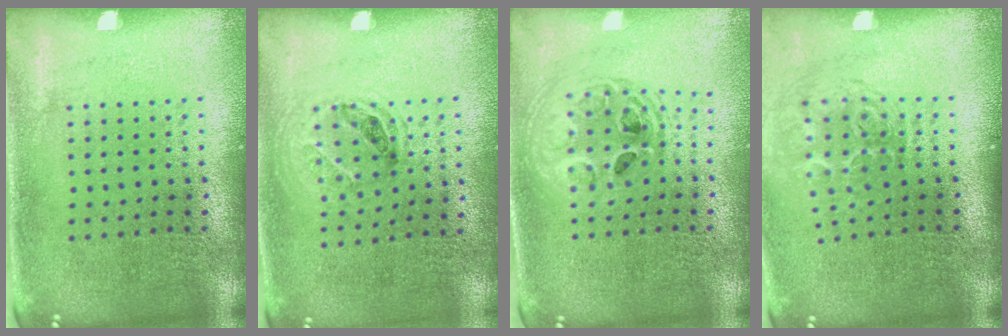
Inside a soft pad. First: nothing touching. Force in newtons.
{"total": 1.1, "press": 0.8, "slide": 0.7}
{"total": 1.8, "press": 1.5, "slide": 1.0}
{"total": 1.9, "press": 1.2, "slide": 1.4}